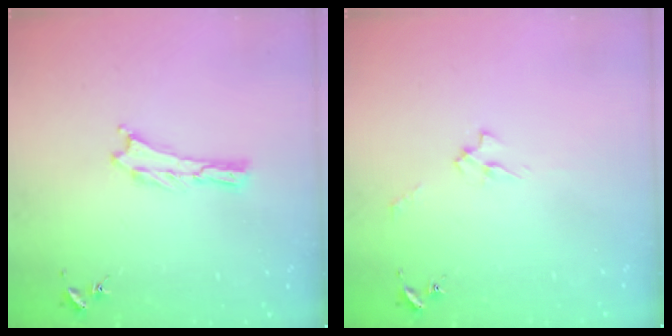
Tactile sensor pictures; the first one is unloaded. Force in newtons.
{"total": 2.4, "press": 2.4, "slide": 0.4}